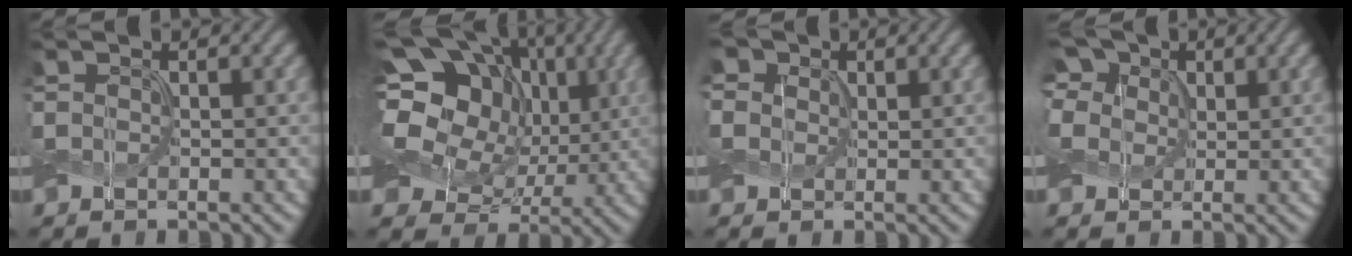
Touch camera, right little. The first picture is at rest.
{"total": 15.9, "force": [3.8, 12.8, 8.7], "torque": [-0.197, 0.049, 0.058]}
{"total": 7.0, "force": [3.8, 4.9, 3.2], "torque": [-0.085, 0.017, 0.044]}
{"total": 8.9, "force": [5.0, 6.0, 4.4], "torque": [-0.105, 0.026, 0.064]}